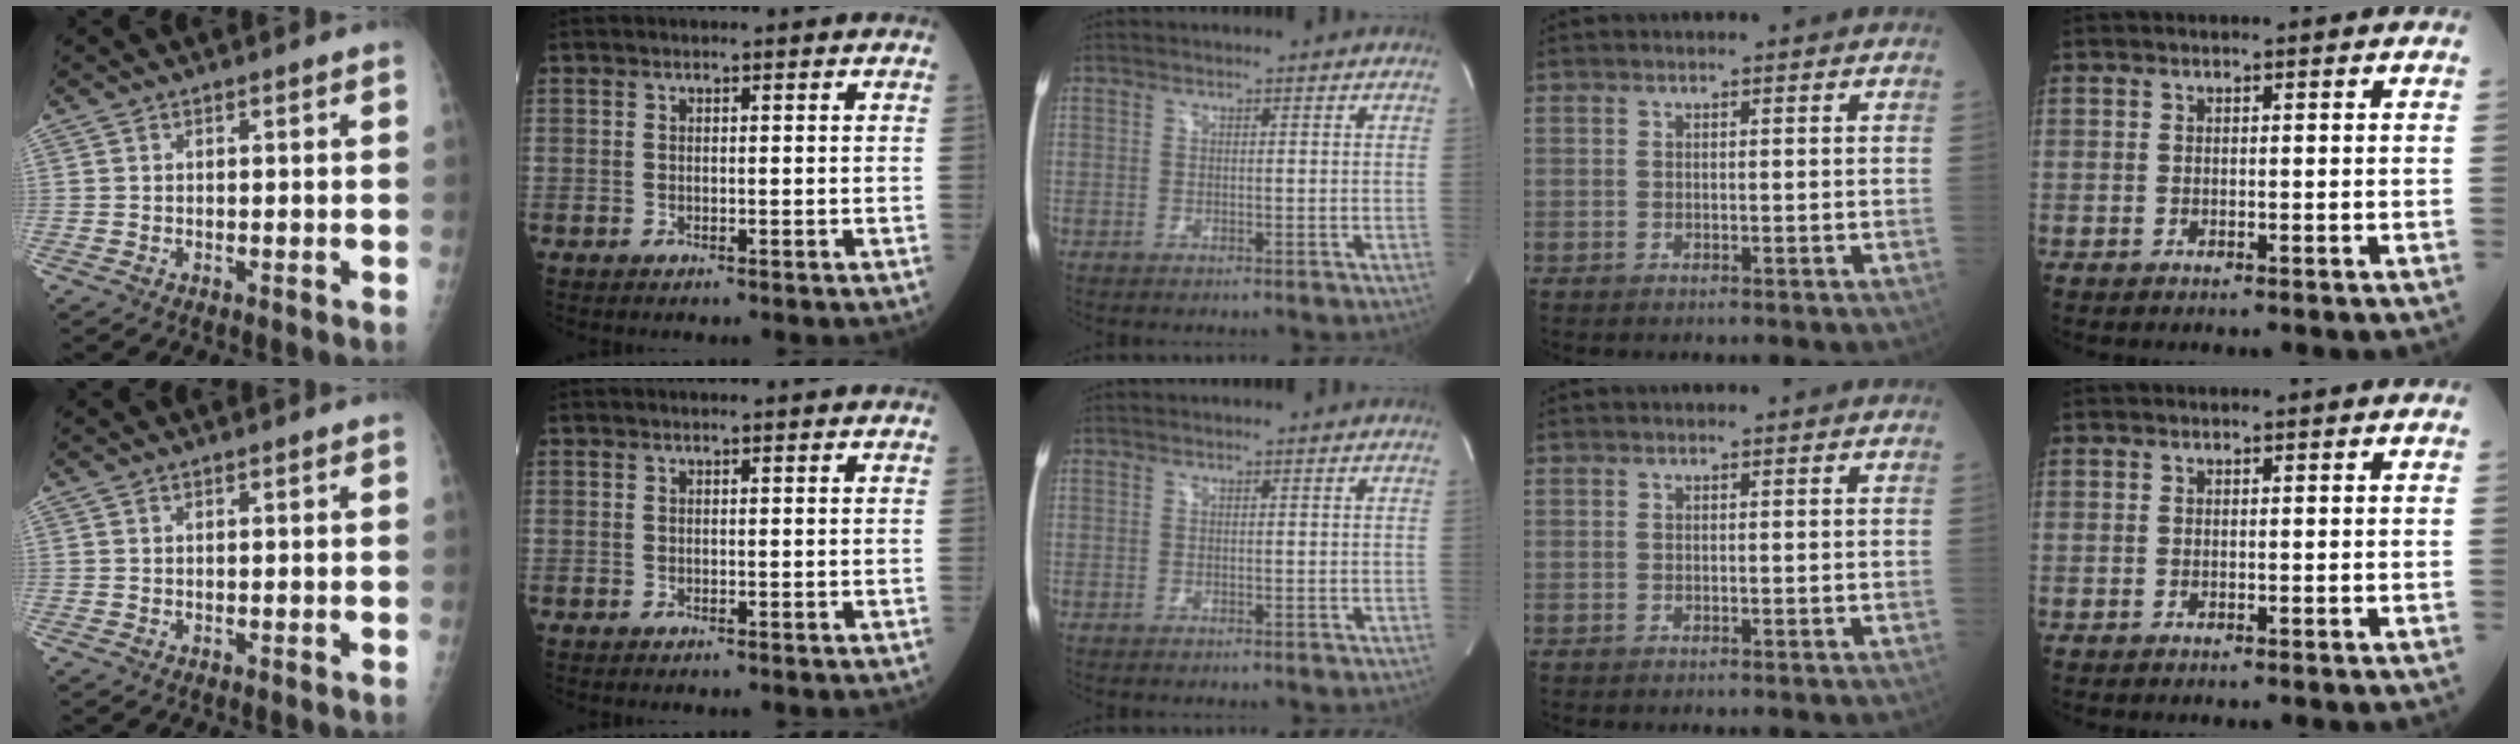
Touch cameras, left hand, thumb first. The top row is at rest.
{}